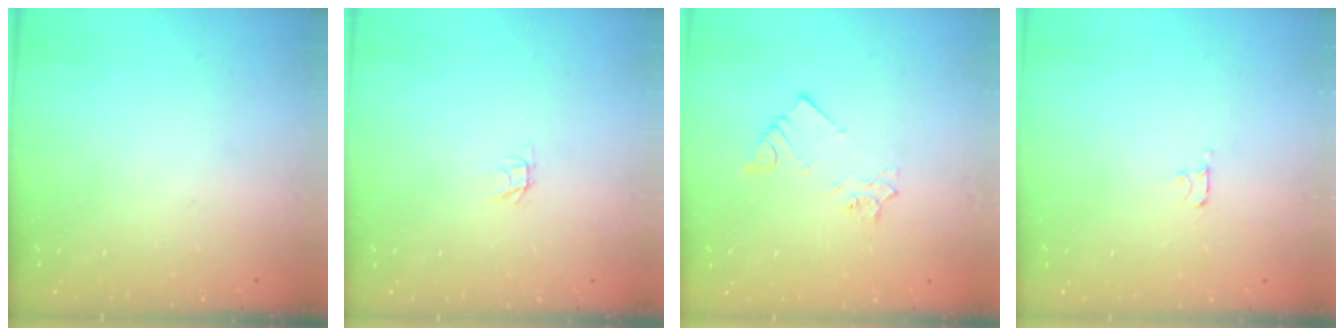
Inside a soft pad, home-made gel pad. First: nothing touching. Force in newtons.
{"total": 1.8, "press": 1.8, "slide": 0.1}
{"total": 3.3, "press": 3.3, "slide": 0.3}
{"total": 2.5, "press": 2.4, "slide": 0.3}